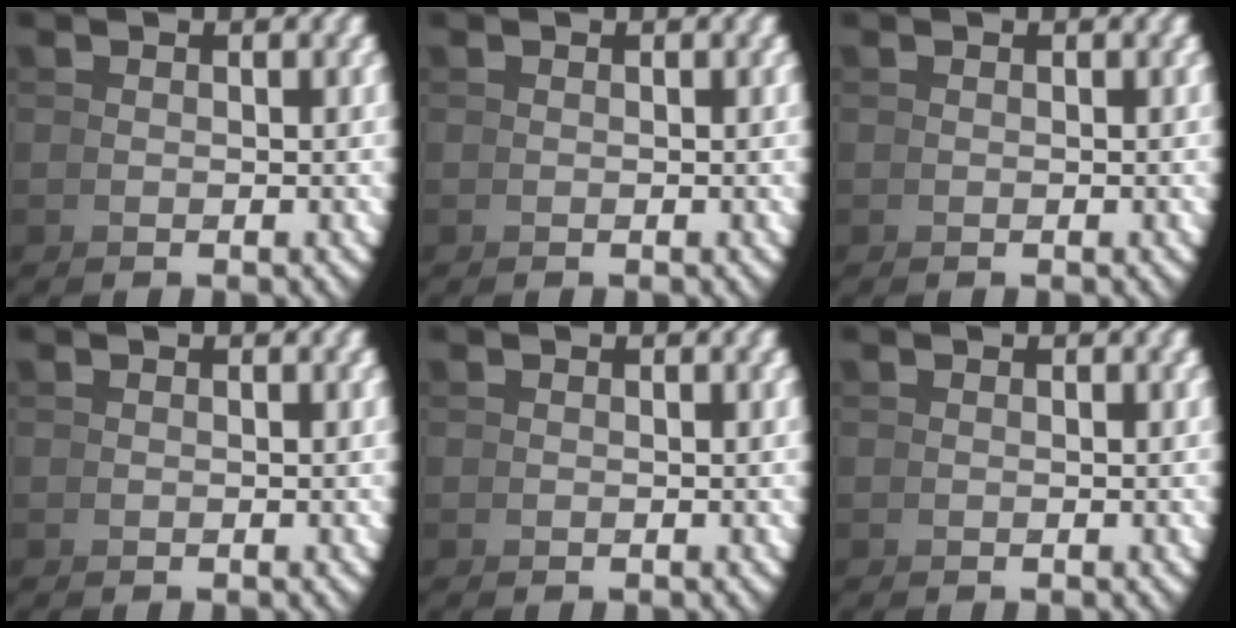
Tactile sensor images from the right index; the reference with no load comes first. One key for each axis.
{"total": 0.0}
{"total": 0.0}
{"total": 0.0}
{"total": 0.0}
{"total": 0.0}